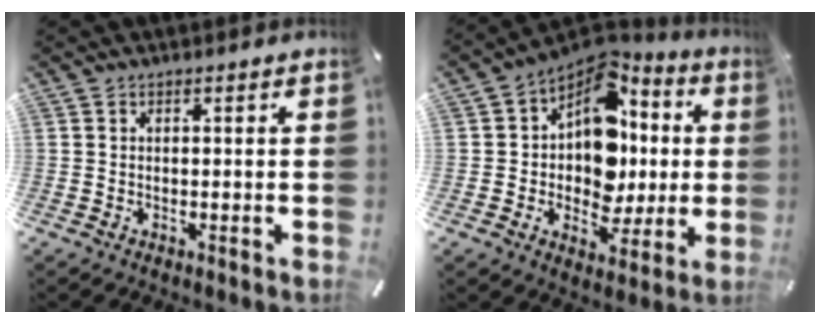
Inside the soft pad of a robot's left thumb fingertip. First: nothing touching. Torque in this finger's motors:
{"motor_torque": [2.15, 2.09, 1.05, 0.67, 0.17]}